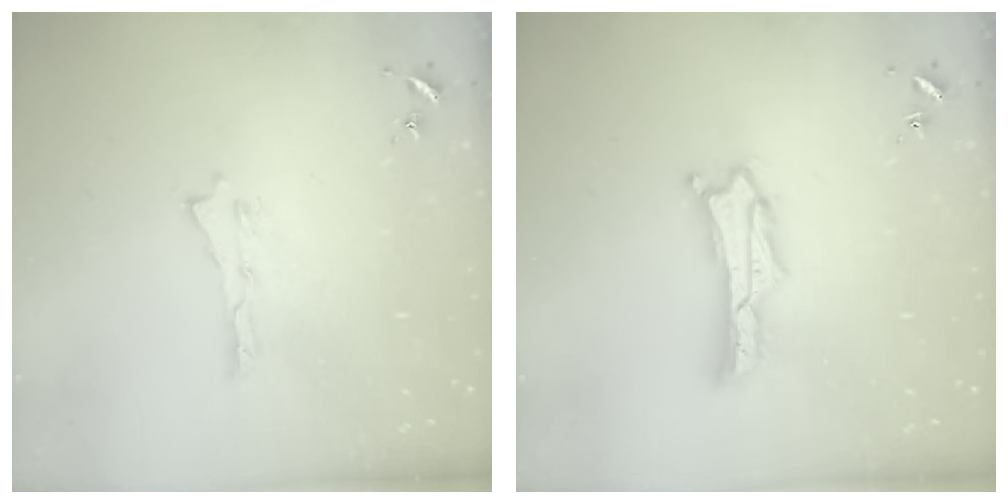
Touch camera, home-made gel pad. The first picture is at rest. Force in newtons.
{"total": 1.7, "press": 1.7, "slide": 0.3}